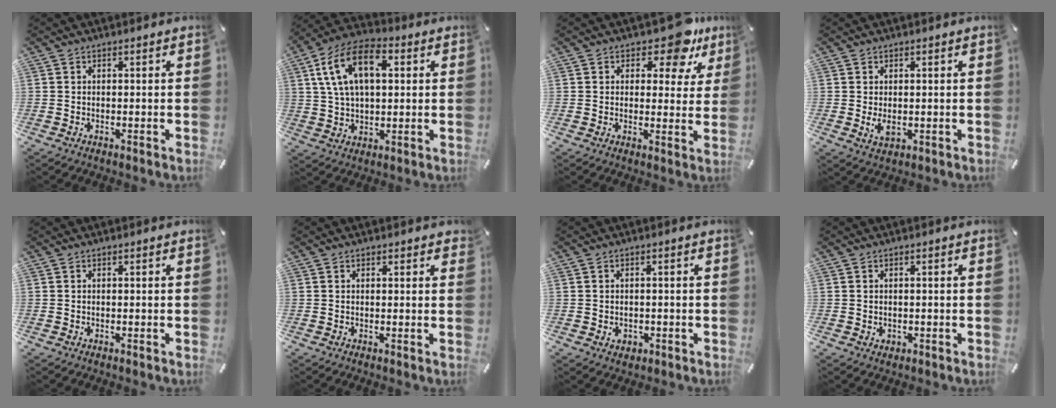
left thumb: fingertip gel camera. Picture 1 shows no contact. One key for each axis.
{"total": 14.2, "fx": 4.5, "fy": 8.4, "fz": 10.4, "tx": -0.219, "ty": 0.008, "tz": 0.078}
{"total": 9.8, "fx": 6.2, "fy": 4.8, "fz": 5.9, "tx": -0.061, "ty": -0.039, "tz": 0.100}
{"total": 3.0, "fx": -0.1, "fy": 1.9, "fz": 2.3, "tx": -0.050, "ty": -0.006, "tz": -0.006}
{"total": 0.0}
{"total": 0.8, "fx": 0.6, "fy": 0.5, "fz": 0.4, "tx": -0.001, "ty": -0.002, "tz": 0.008}
{"total": 1.9, "fx": -0.4, "fy": 1.7, "fz": 0.8, "tx": -0.016, "ty": 0.005, "tz": -0.009}
{"total": 0.9, "fx": 0.0, "fy": 0.9, "fz": 0.3, "tx": -0.005, "ty": 0.005, "tz": -0.001}